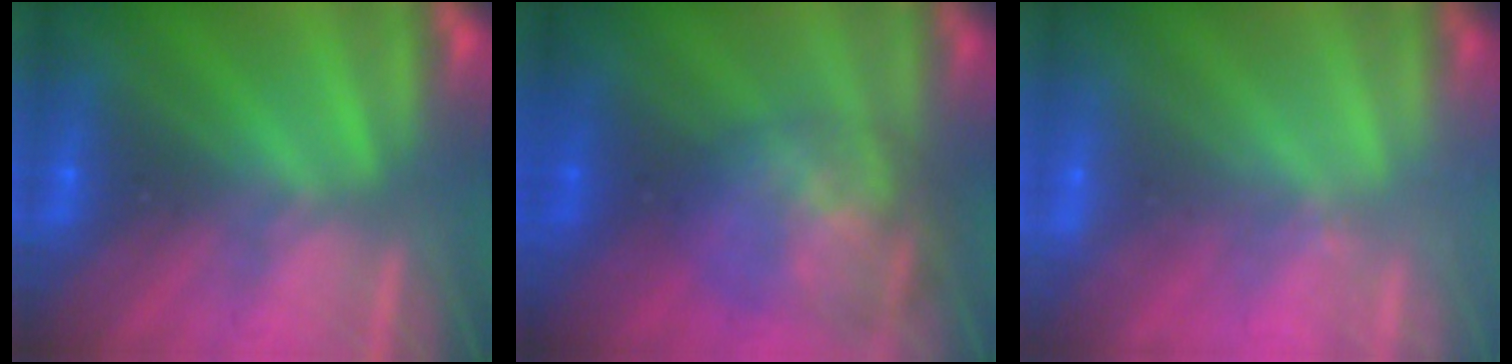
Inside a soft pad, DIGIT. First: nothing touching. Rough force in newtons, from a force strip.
{"total": 6.1}
{"total": 2.6}